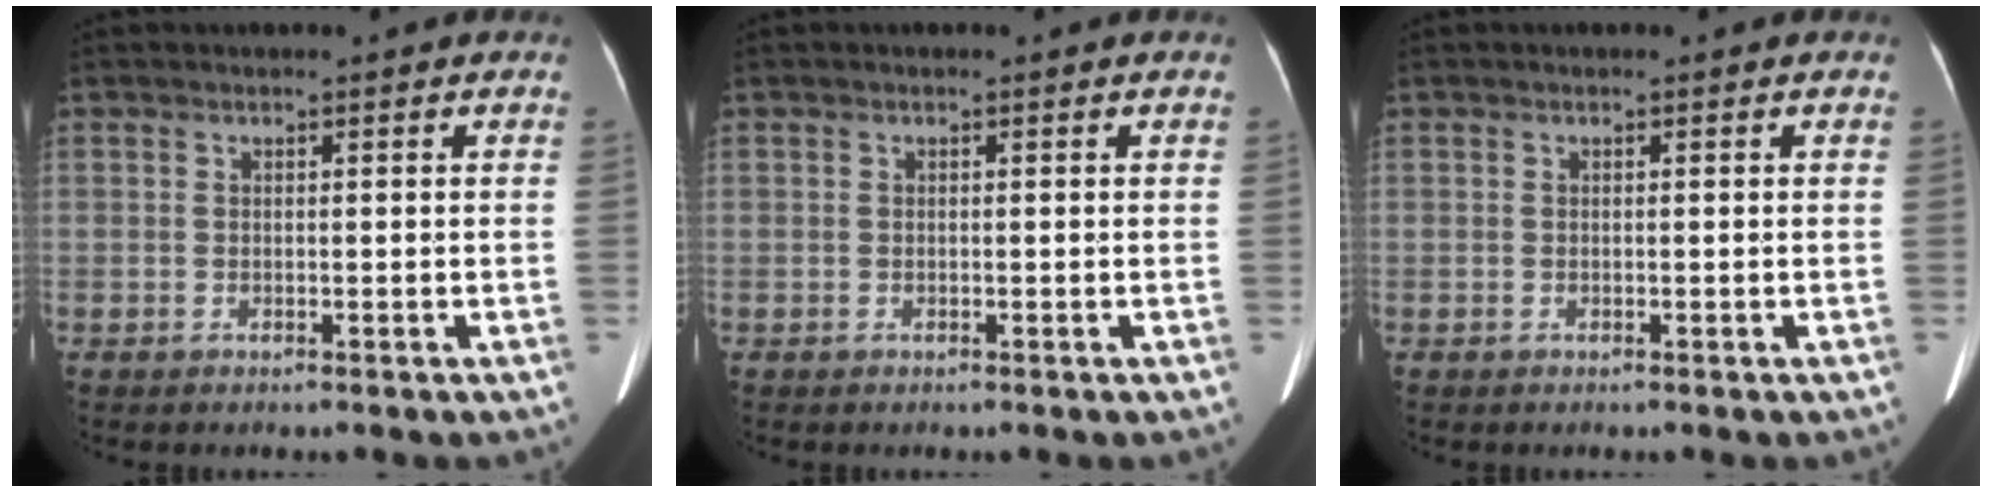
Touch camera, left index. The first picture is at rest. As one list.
[{"total": 0.0}, {"total": 0.0}]